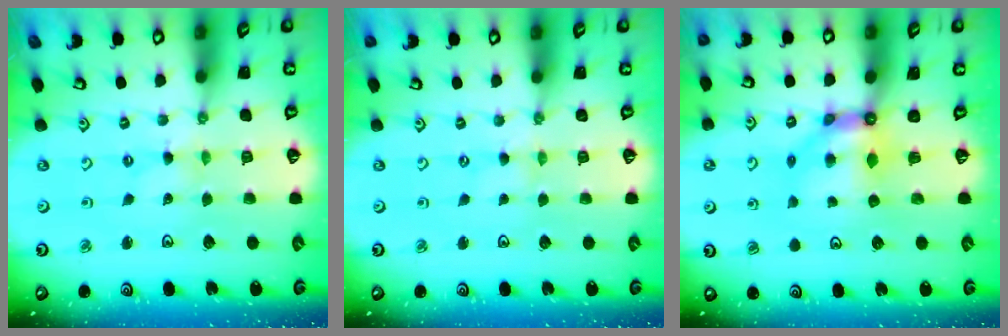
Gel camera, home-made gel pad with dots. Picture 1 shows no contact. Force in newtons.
{"total": 0.0}
{"total": 6.9, "press": 6.9, "slide": 0.6}